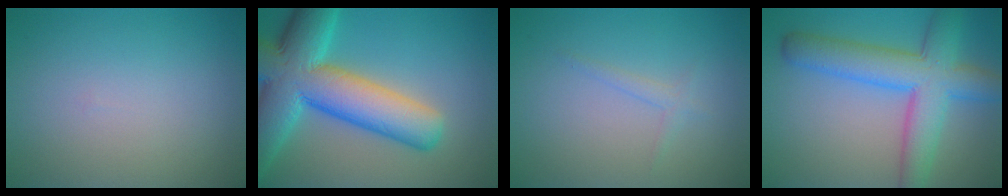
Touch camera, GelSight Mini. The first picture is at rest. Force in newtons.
{"total": 12.5, "press": 12.5, "slide": 0.7}
{"total": 1.0, "press": 1.0, "slide": 0.1}
{"total": 7.9, "press": 7.9, "slide": 0.2}